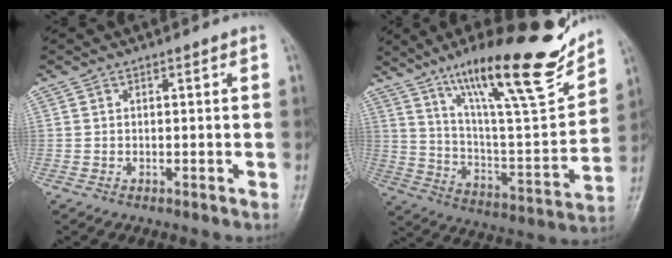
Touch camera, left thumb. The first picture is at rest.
{"total": 25.0, "force": [17.4, 4.6, 17.3], "torque": [-0.241, -0.079, 0.291]}